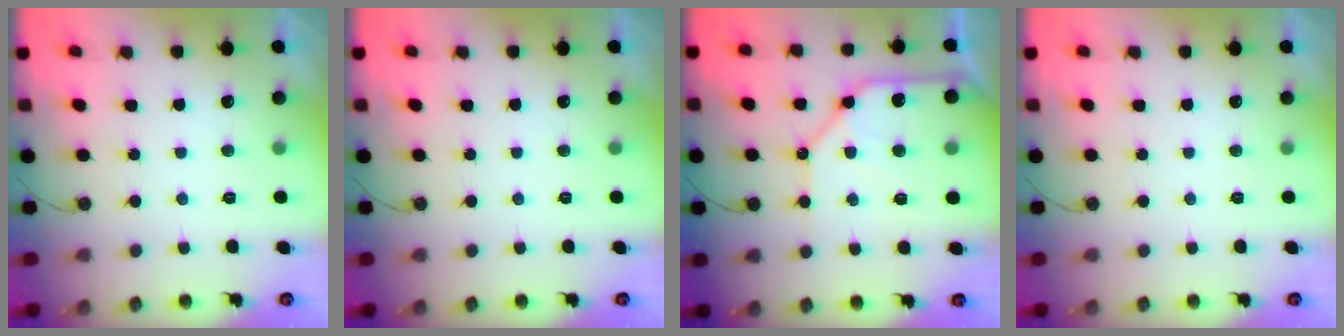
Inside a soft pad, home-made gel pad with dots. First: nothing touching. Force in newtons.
{"total": 0.0}
{"total": 12.8, "press": 12.8, "slide": 1.5}
{"total": 0.0}